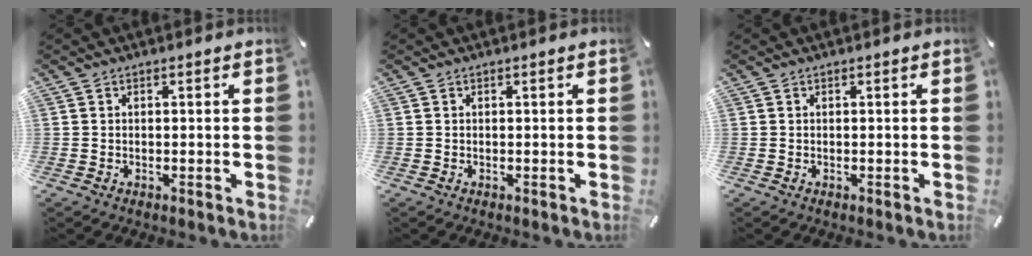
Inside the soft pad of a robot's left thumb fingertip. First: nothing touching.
{"total": 0.0}
{"total": 0.0}